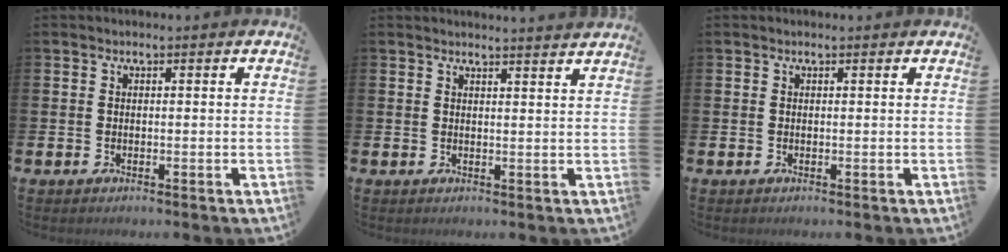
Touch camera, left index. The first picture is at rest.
{"total": 2.3, "force": [2.2, -0.4, -0.1], "torque": [0.009, -0.017, 0.039]}
{"total": 0.0}